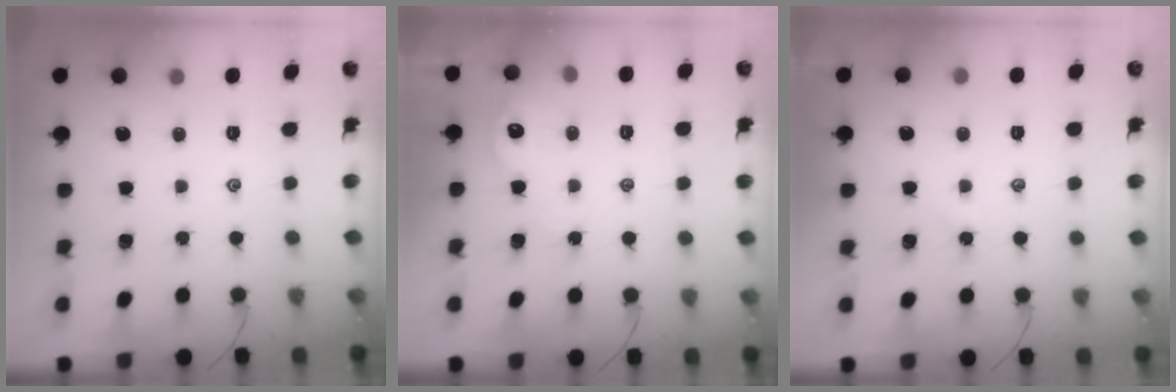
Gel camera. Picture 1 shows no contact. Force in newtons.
{"total": 3.2, "press": 3.2, "slide": 0.3}
{"total": 1.8, "press": 1.7, "slide": 0.3}